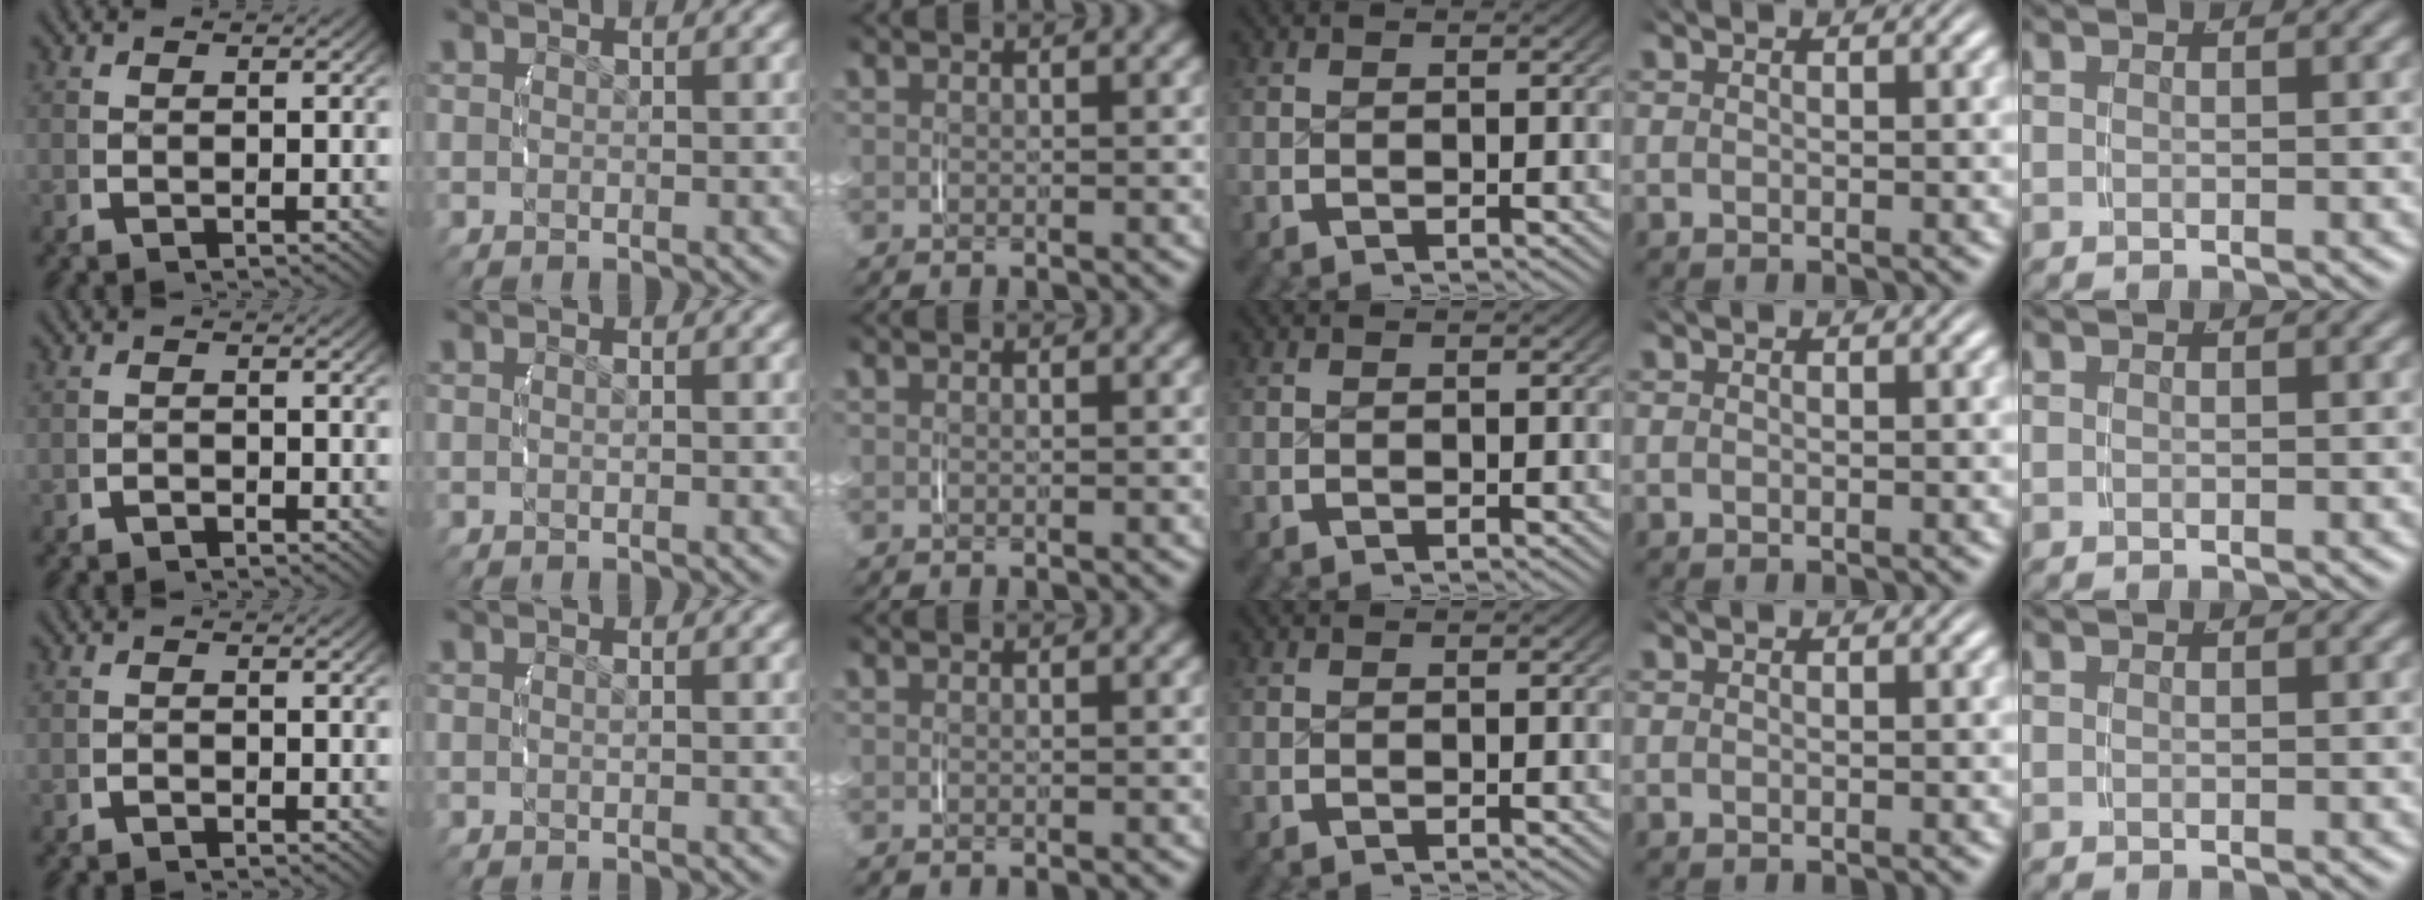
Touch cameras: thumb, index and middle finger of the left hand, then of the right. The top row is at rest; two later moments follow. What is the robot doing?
{"motion": "lift_and_place", "object": "small bumper sticker"}